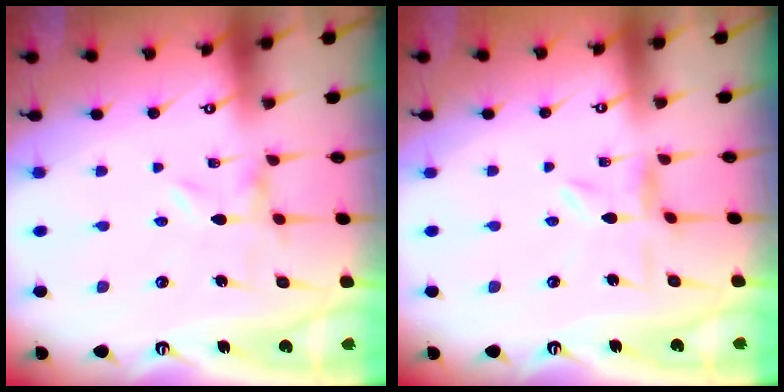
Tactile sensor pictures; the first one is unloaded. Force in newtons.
{"total": 3.7, "press": 3.6, "slide": 0.4}